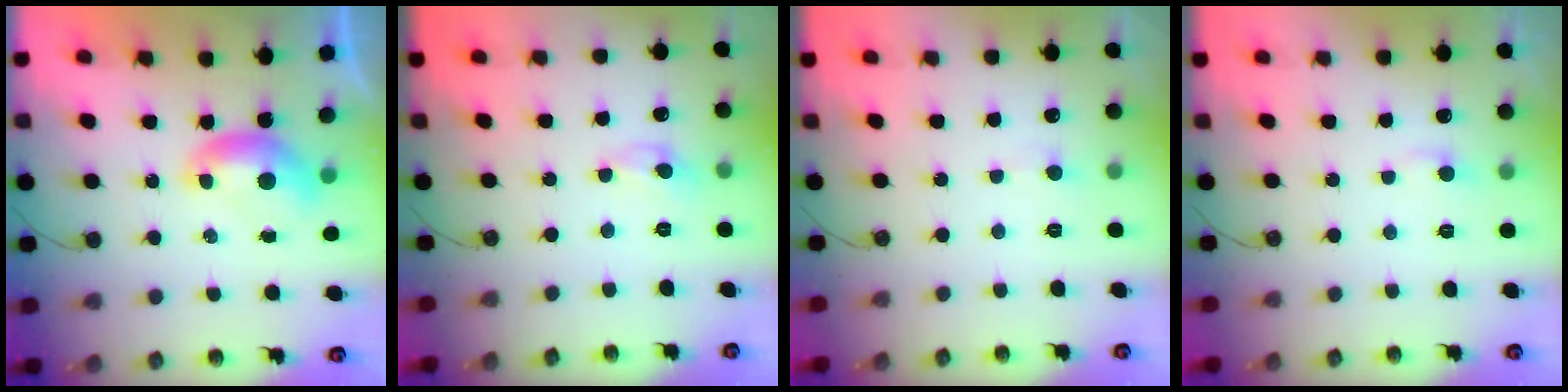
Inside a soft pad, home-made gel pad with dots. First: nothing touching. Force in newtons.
{"total": 0.0}
{"total": 1.3, "press": 1.1, "slide": 0.6}
{"total": 1.3, "press": 1.2, "slide": 0.4}